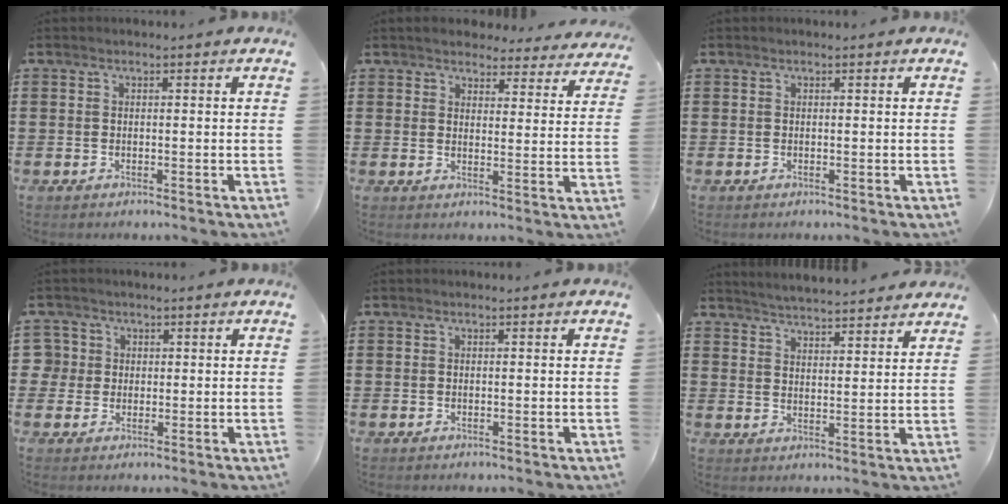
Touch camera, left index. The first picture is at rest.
{"total": 3.8, "force": [3.8, 0.4, 0.3], "torque": [-0.014, -0.020, 0.065]}
{"total": 0.0}
{"total": 3.2, "force": [0.7, 3.1, 0.0], "torque": [-0.019, 0.012, 0.011]}
{"total": 0.0}
{"total": 4.1, "force": [4.0, -0.6, 0.1], "torque": [-0.017, -0.023, 0.070]}